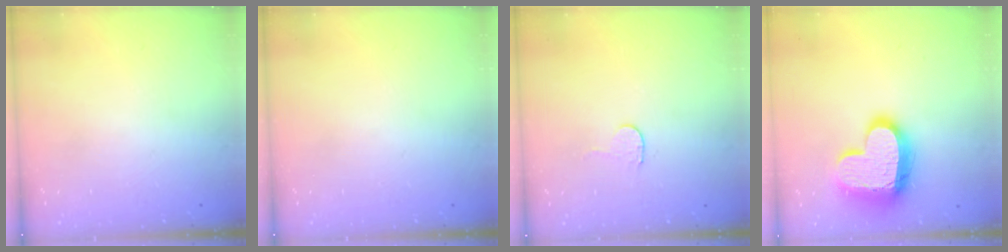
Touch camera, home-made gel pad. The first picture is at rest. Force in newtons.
{"total": 0.0}
{"total": 2.3, "press": 2.3, "slide": 0.2}
{"total": 17.1, "press": 17.0, "slide": 1.6}